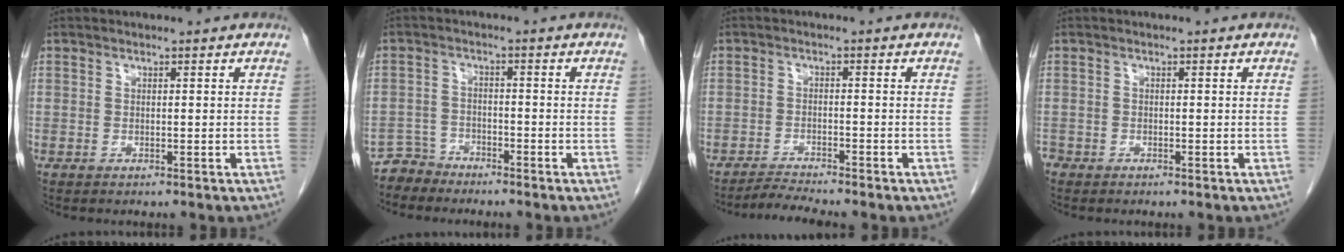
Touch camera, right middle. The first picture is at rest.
{"total": 3.2, "force": [-2.9, 0.9, -1.0], "torque": [0.022, -0.004, -0.058]}
{"total": 3.4, "force": [-3.1, -1.1, 0.5], "torque": [-0.021, -0.021, -0.057]}
{"total": 1.3, "force": [-1.0, 0.8, 0.3], "torque": [-0.011, 0.000, -0.018]}